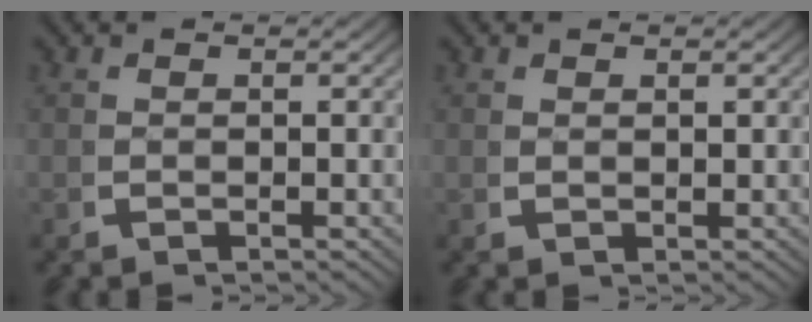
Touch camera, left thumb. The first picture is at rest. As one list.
[{"total": 0.7, "force": [0.6, 0.1, 0.3], "torque": [-0.006, -0.002, 0.018]}]